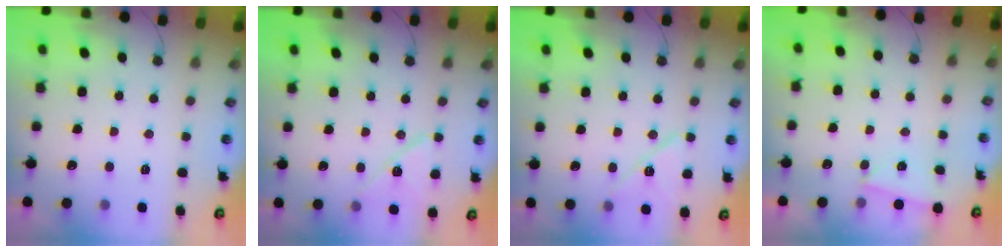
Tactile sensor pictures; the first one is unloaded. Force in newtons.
{"total": 11.1, "press": 11.0, "slide": 1.7}
{"total": 11.0, "press": 11.0, "slide": 0.9}
{"total": 2.0, "press": 1.9, "slide": 0.7}